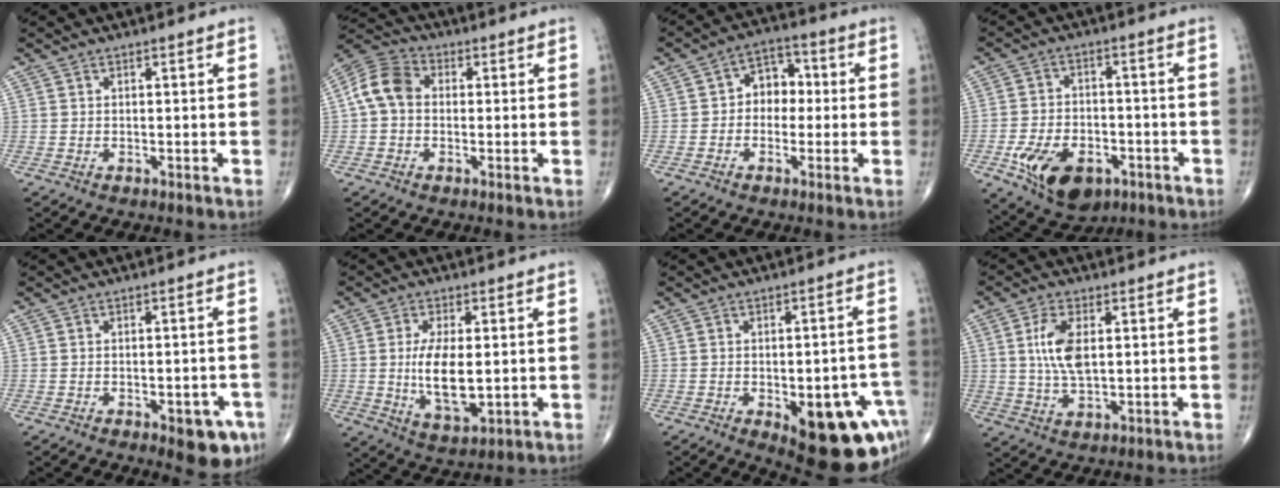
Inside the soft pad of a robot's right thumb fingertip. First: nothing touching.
{"total": 8.3, "force": [0.3, 6.3, 5.3], "torque": [-0.098, 0.027, -0.007]}
{"total": 7.1, "force": [-0.1, 5.5, 4.5], "torque": [-0.033, 0.026, -0.014]}
{"total": 13.4, "force": [-5.8, 8.3, 8.9], "torque": [-0.135, 0.020, -0.086]}
{"total": 4.0, "force": [-1.9, 1.9, 3.0], "torque": [-0.022, 0.004, -0.018]}
{"total": 10.4, "force": [-0.1, 4.6, 9.2], "torque": [-0.165, -0.020, 0.005]}
{"total": 19.0, "force": [-7.5, 8.2, 15.4], "torque": [-0.125, 0.025, -0.076]}
{"total": 7.9, "force": [1.5, 3.7, 6.8], "torque": [-0.139, -0.005, 0.030]}